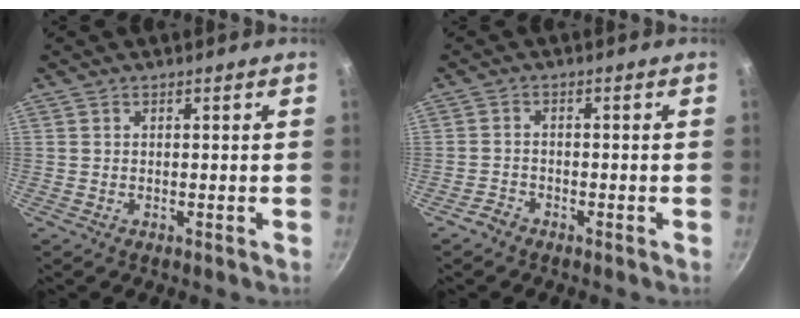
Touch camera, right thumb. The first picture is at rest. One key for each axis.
{"total": 2.2, "fx": -1.8, "fy": 1.1, "fz": 0.5, "tx": -0.007, "ty": 0.021, "tz": -0.036}